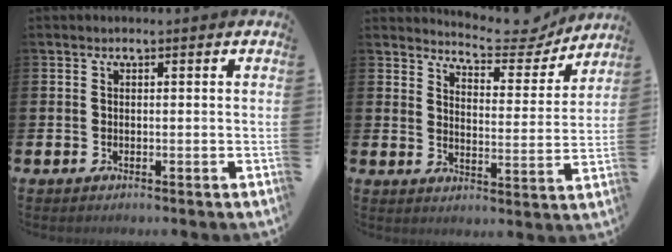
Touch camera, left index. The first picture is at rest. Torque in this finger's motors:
{"motor_torque": [0.98, -1.15, 0.32, 0.05]}